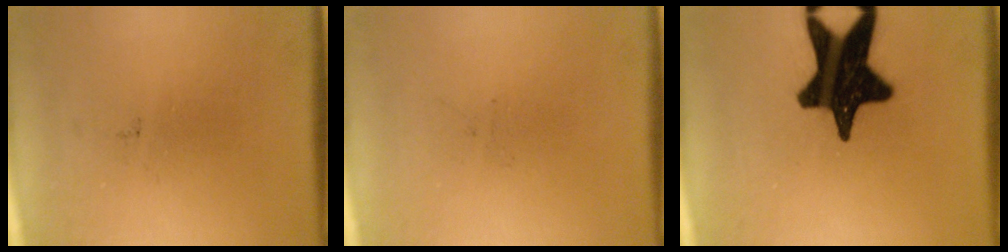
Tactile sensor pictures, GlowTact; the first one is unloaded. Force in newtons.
{"total": 0.0}
{"total": 19.6}